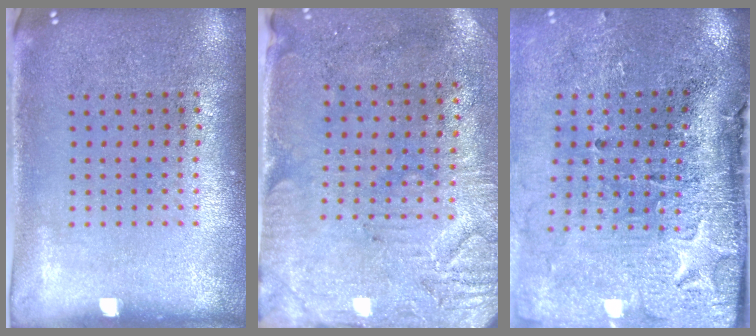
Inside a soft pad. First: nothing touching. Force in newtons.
{"total": 3.1, "press": 2.5, "slide": 1.7}
{"total": 4.8, "press": 3.8, "slide": 3.0}